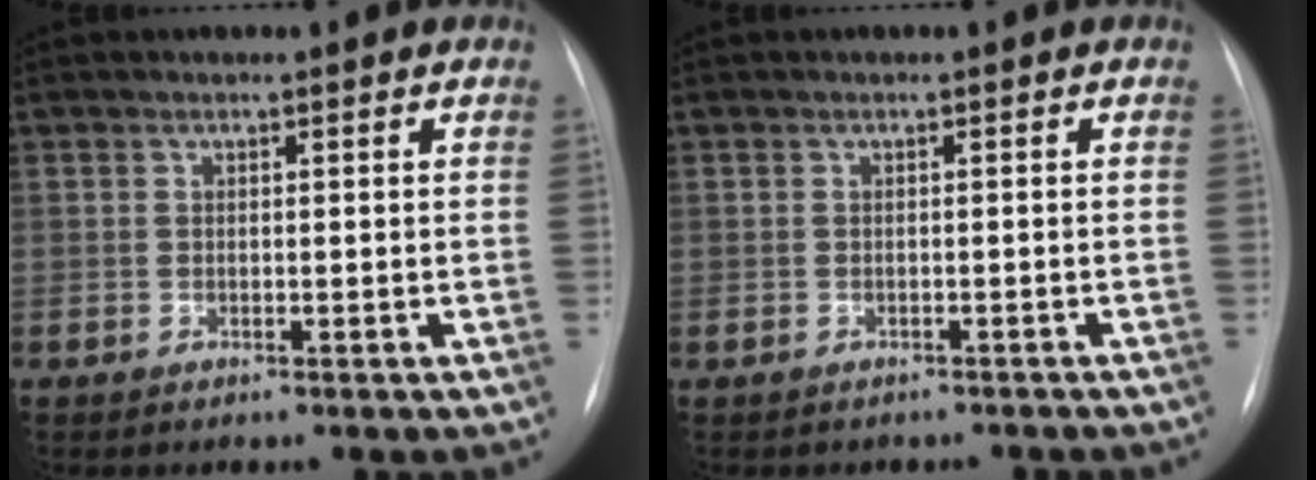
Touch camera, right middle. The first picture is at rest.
{"total": 4.1, "force": [-3.7, 1.7, 0.7], "torque": [-0.009, 0.005, -0.040]}